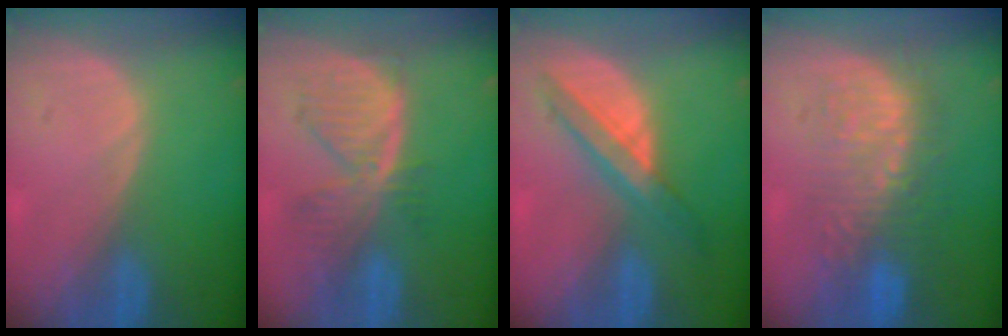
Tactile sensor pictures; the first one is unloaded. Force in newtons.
{"total": 7.6, "press": 6.7, "slide": 3.7}
{"total": 5.9, "press": 5.8, "slide": 0.5}
{"total": 9.5, "press": 8.8, "slide": 3.5}